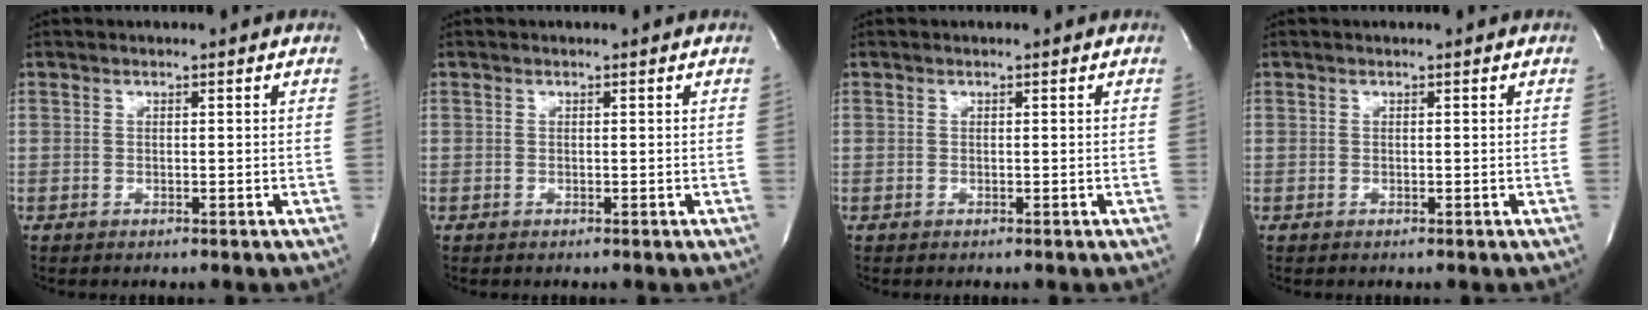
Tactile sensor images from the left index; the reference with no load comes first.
{"total": 0.0}
{"total": 0.0}
{"total": 0.0}